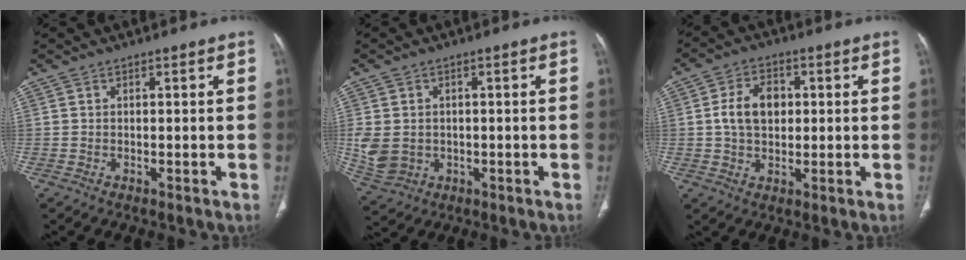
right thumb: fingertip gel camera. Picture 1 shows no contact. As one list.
[{"total": 8.0, "force": [-0.5, 6.5, 4.6], "torque": [-0.094, -0.004, 0.004]}, {"total": 7.9, "force": [0.9, 5.6, 5.5], "torque": [-0.081, 0.007, 0.013]}]